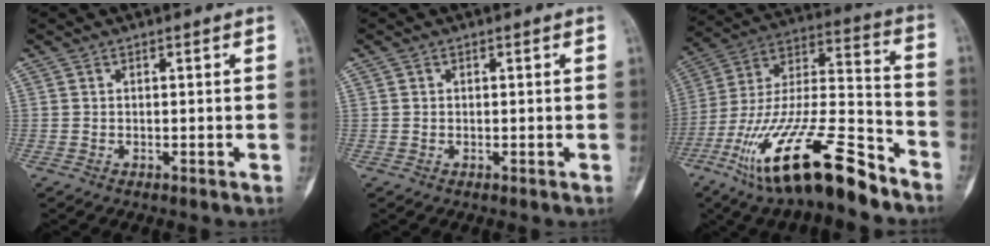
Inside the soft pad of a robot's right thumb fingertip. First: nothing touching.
{"total": 0.7, "force": [0.3, 0.5, 0.3], "torque": [-0.001, 0.002, 0.006]}
{"total": 26.1, "force": [-16.8, 7.2, 18.7], "torque": [-0.354, 0.060, -0.293]}